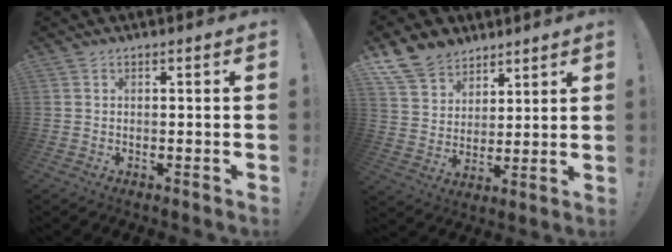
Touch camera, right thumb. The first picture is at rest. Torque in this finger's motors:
{"motor_torque": [0.49, 0.68, 0.10, 0.09, 0.02]}